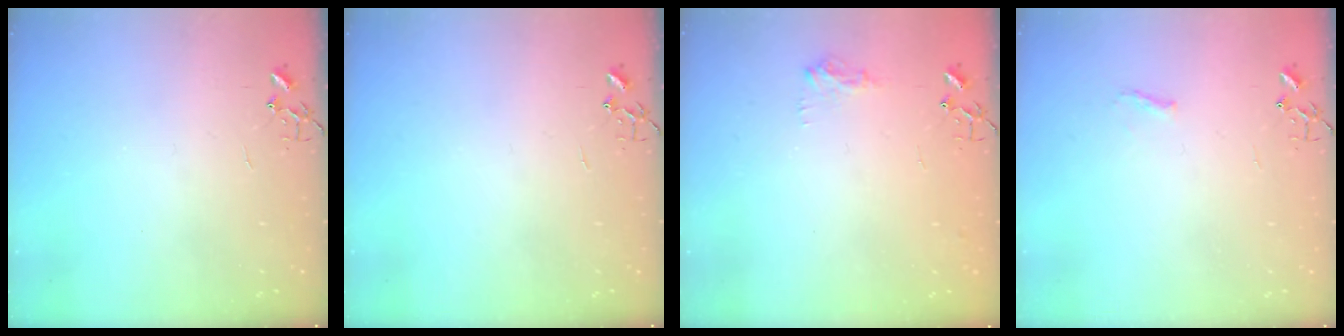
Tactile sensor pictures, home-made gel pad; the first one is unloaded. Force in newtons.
{"total": 0.0}
{"total": 8.4, "press": 8.4, "slide": 0.3}
{"total": 4.3, "press": 4.3, "slide": 0.4}